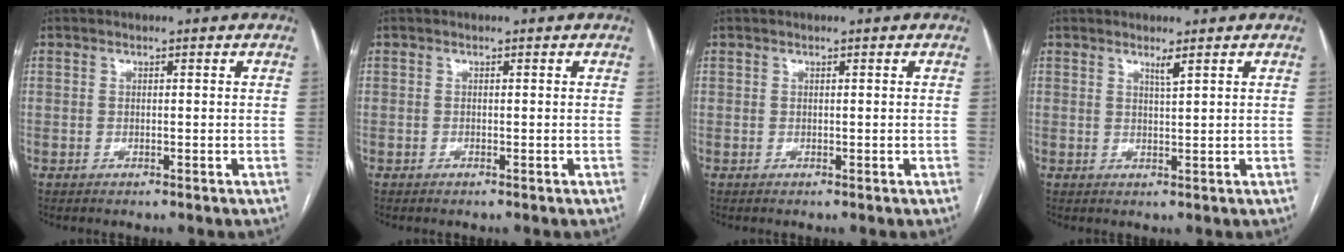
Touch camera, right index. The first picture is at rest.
{"total": 0.0}
{"total": 0.0}
{"total": 1.4, "force": [1.1, -0.3, 0.9], "torque": [-0.018, -0.009, 0.020]}